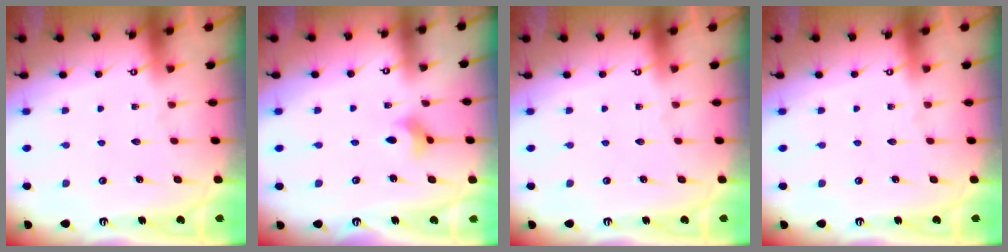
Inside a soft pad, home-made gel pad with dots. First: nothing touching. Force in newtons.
{"total": 2.7, "press": 2.6, "slide": 0.6}
{"total": 0.0}
{"total": 0.0}